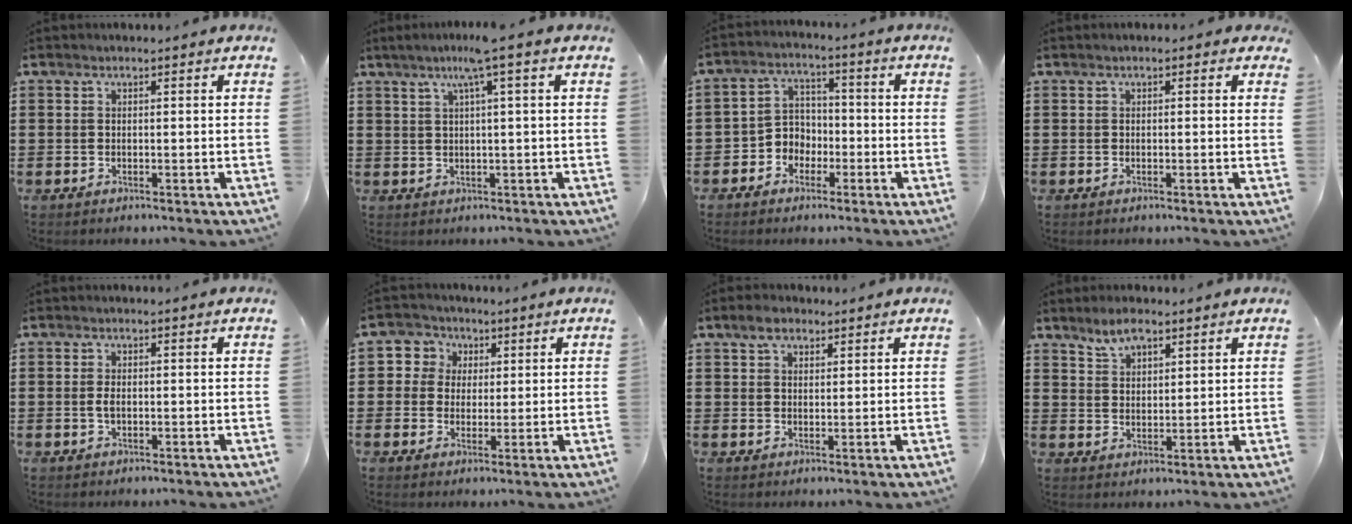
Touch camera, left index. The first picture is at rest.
{"total": 4.7, "force": [2.2, -0.7, 4.2], "torque": [-0.083, 0.001, 0.033]}
{"total": 4.5, "force": [-2.4, 3.7, 0.7], "torque": [-0.036, 0.005, -0.055]}
{"total": 0.8, "force": [0.2, 0.6, 0.5], "torque": [-0.012, 0.007, 0.003]}
{"total": 1.7, "force": [-0.2, 0.8, 1.5], "torque": [-0.038, -0.002, -0.006]}
{"total": 4.3, "force": [1.3, 4.1, -0.3], "torque": [-0.014, 0.008, 0.017]}
{"total": 3.5, "force": [2.5, 1.8, 1.5], "torque": [-0.029, 0.005, 0.045]}
{"total": 4.3, "force": [3.4, 1.8, 2.0], "torque": [-0.048, 0.003, 0.062]}